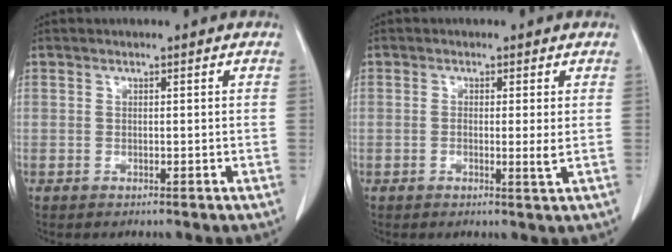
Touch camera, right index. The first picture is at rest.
{"total": 2.4, "force": [-0.1, 0.1, 2.4], "torque": [-0.041, -0.005, -0.003]}